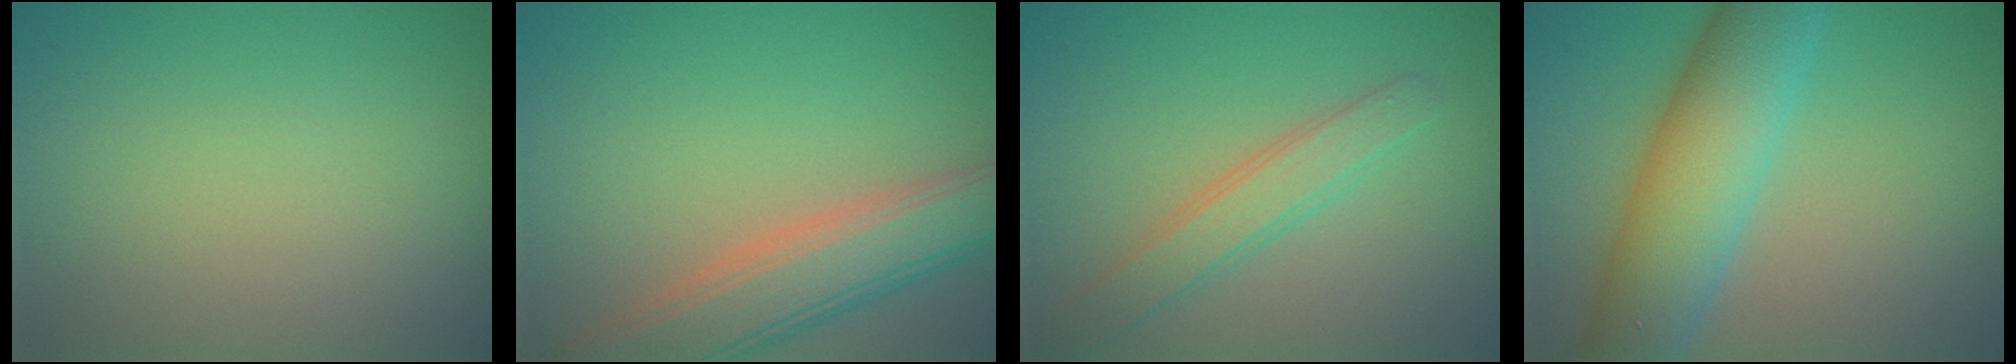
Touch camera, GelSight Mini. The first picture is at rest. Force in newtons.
{"total": 6.2, "press": 6.1, "slide": 0.5}
{"total": 2.8, "press": 2.8, "slide": 0.1}
{"total": 8.7, "press": 8.7, "slide": 0.2}